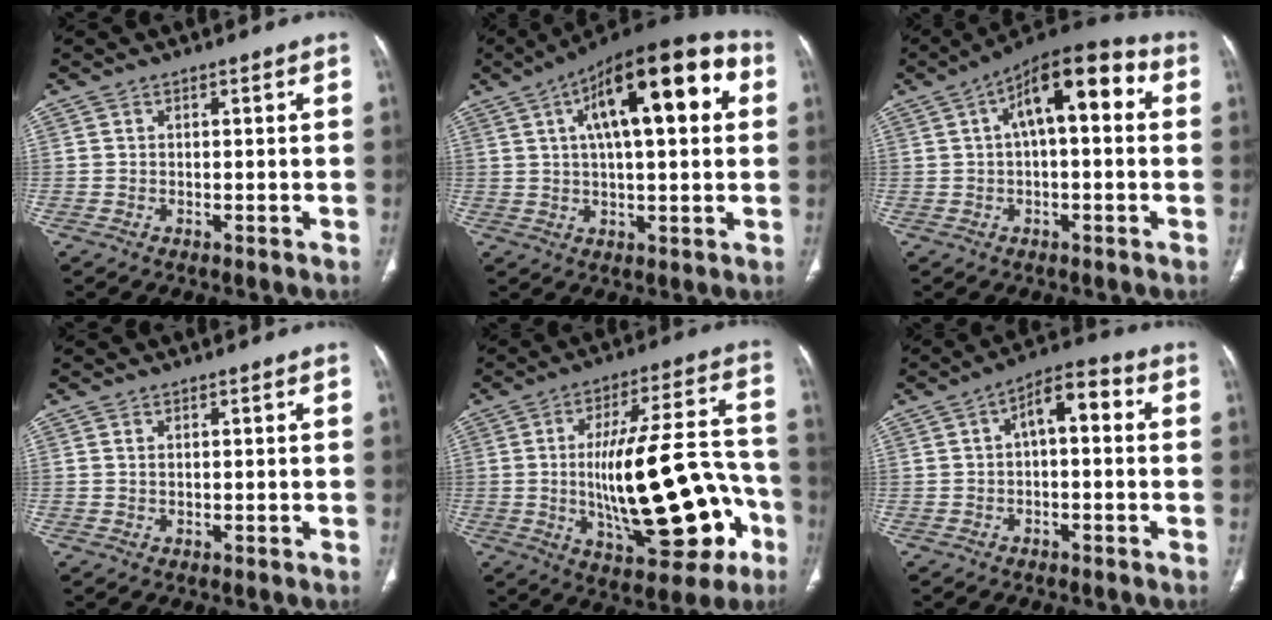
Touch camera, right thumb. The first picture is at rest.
{"total": 21.1, "force": [6.2, 7.7, 18.7], "torque": [-0.268, 0.025, 0.087]}
{"total": 14.4, "force": [3.3, 6.0, 12.6], "torque": [-0.176, 0.037, 0.042]}
{"total": 0.8, "force": [0.5, 0.3, 0.5], "torque": [-0.013, 0.000, 0.011]}
{"total": 26.0, "force": [-5.3, 9.8, 23.5], "torque": [-0.336, 0.031, -0.061]}
{"total": 7.4, "force": [1.0, 3.5, 6.5], "torque": [-0.090, 0.030, 0.006]}